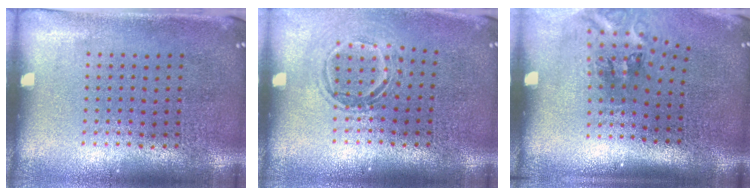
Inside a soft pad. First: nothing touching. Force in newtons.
{"total": 1.5, "press": 1.1, "slide": 1.0}
{"total": 2.1, "press": 1.3, "slide": 1.7}